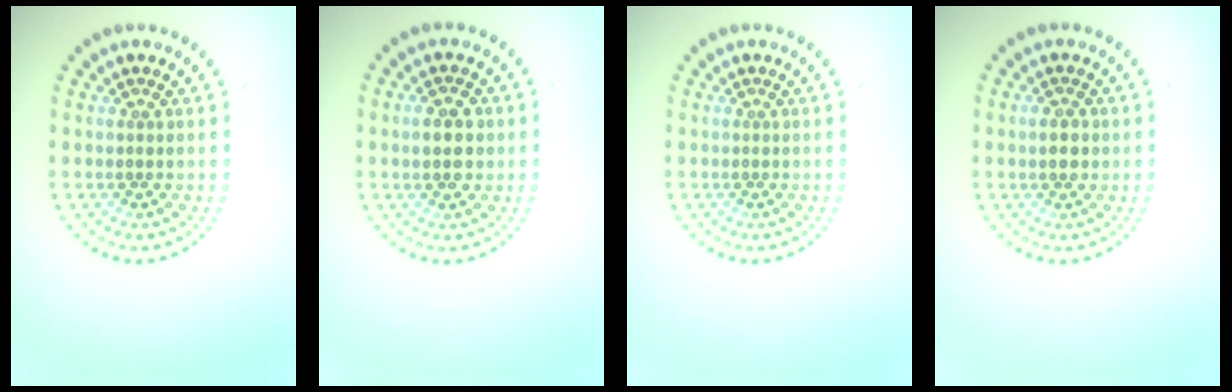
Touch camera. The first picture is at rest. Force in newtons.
{"total": 2.9, "press": 2.9, "slide": 0.1}
{"total": 0.0}
{"total": 1.6, "press": 1.6, "slide": 0.0}